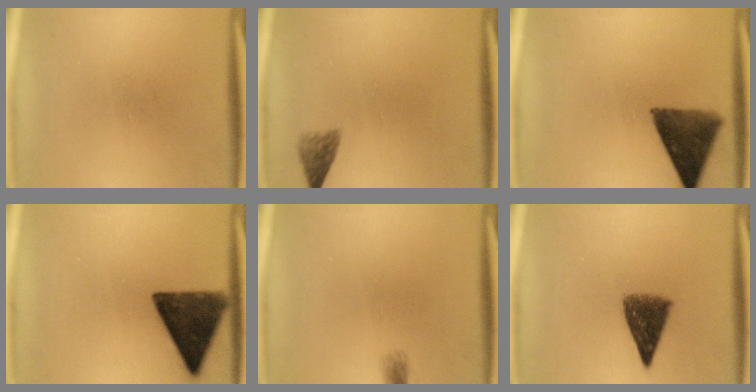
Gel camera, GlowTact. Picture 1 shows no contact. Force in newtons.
{"total": 2.3}
{"total": 10.5}
{"total": 13.2}
{"total": 1.4}
{"total": 7.3}